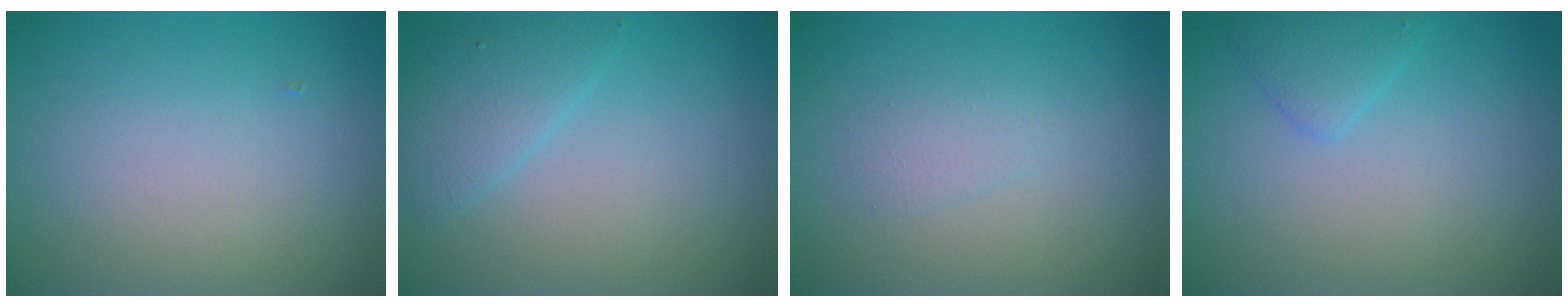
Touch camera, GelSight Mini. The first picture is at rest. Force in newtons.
{"total": 2.6, "press": 2.6, "slide": 0.1}
{"total": 1.0, "press": 1.0, "slide": 0.0}
{"total": 1.7, "press": 1.7, "slide": 0.1}